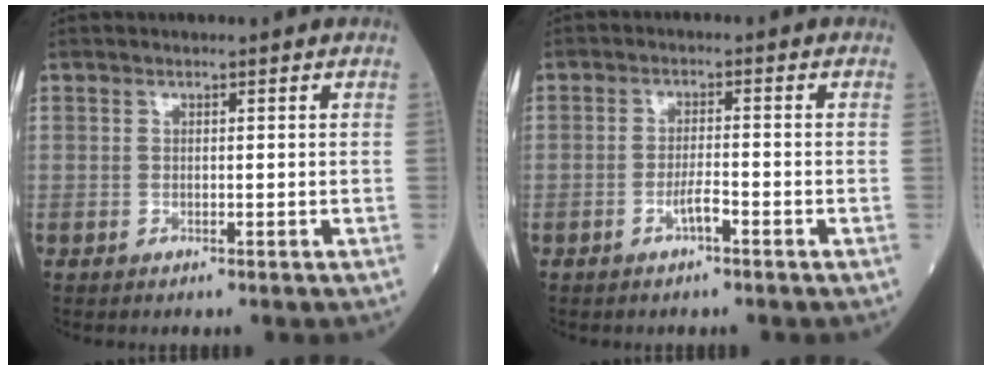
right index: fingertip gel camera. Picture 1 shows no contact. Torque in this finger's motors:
{"motor_torque": [0.31, -0.22, 0.05, 0.04]}